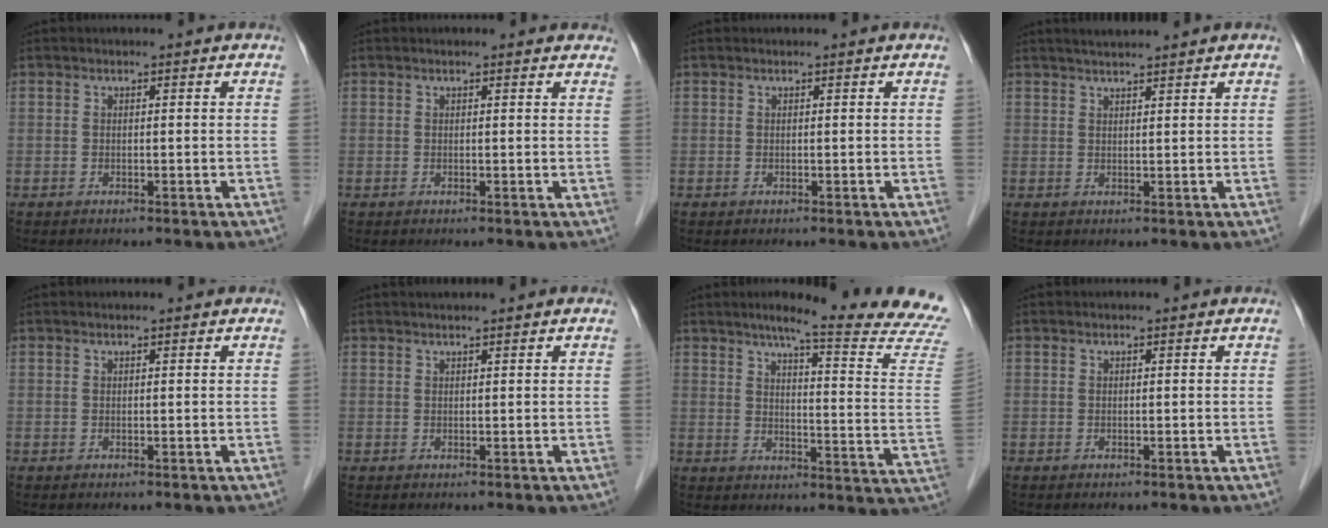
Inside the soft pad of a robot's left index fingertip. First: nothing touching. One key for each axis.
{"total": 3.5, "fx": 3.2, "fy": 0.9, "fz": 1.1, "tx": -0.012, "ty": 0.011, "tz": 0.024}
{"total": 0.0}
{"total": 4.0, "fx": 3.6, "fy": -0.1, "fz": 1.8, "tx": -0.025, "ty": 0.023, "tz": 0.058}
{"total": 0.7, "fx": 0.6, "fy": 0.1, "fz": 0.3, "tx": -0.008, "ty": 0.010, "tz": 0.011}
{"total": 2.1, "fx": 1.8, "fy": 0.0, "fz": 1.0, "tx": -0.010, "ty": 0.019, "tz": 0.031}
{"total": 20.0, "fx": 17.5, "fy": -1.5, "fz": 9.5, "tx": -0.131, "ty": -0.091, "tz": 0.203}
{"total": 0.0}